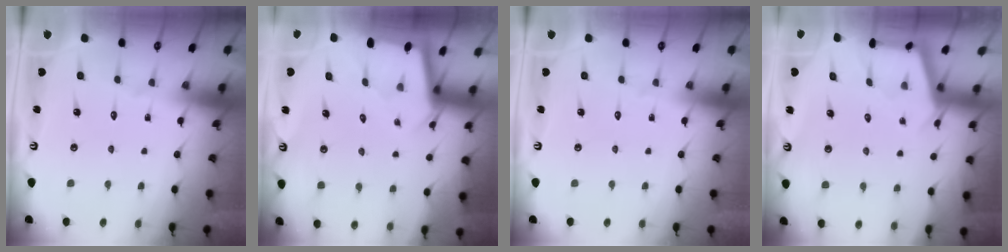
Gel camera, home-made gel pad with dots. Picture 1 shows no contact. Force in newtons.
{"total": 2.0, "press": 2.0, "slide": 0.1}
{"total": 0.0}
{"total": 2.9, "press": 2.9, "slide": 0.3}